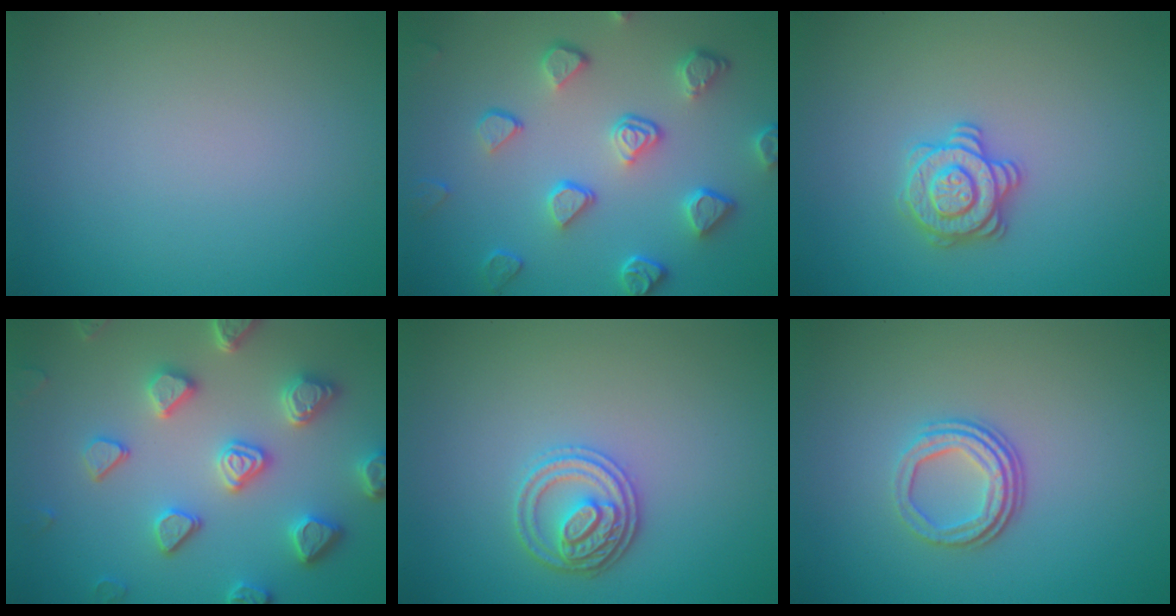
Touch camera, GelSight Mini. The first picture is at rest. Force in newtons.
{"total": 5.2, "press": 4.2, "slide": 3.0}
{"total": 2.8, "press": 2.7, "slide": 0.5}
{"total": 5.5, "press": 4.9, "slide": 2.5}
{"total": 3.0, "press": 2.8, "slide": 1.0}
{"total": 3.3, "press": 2.4, "slide": 2.3}